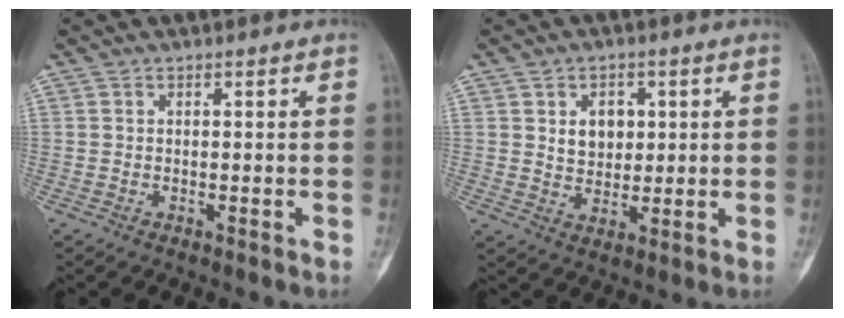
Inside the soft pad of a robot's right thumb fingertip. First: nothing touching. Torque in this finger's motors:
{"motor_torque": [-0.02, -0.07, 0.84, 0.16, 0.02]}